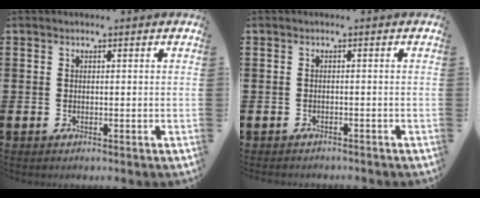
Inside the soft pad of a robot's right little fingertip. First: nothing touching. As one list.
[{"total": 0.6, "force": [-0.6, 0.1, 0.0], "torque": [-0.003, -0.001, -0.013]}]